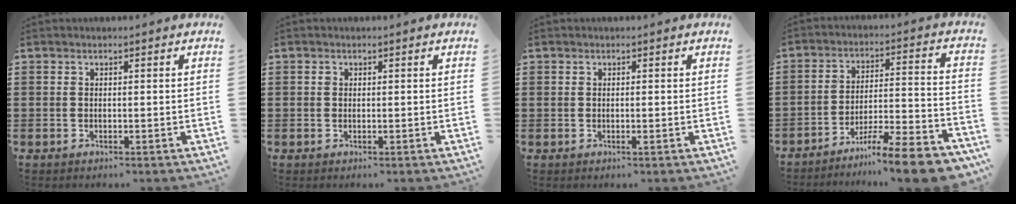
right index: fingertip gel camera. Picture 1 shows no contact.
{"total": 0.6, "force": [0.2, 0.5, 0.2], "torque": [-0.005, 0.002, 0.003]}
{"total": 0.6, "force": [-0.1, 0.0, 0.5], "torque": [-0.010, -0.005, -0.001]}
{"total": 11.2, "force": [-9.2, 0.7, 6.2], "torque": [-0.082, 0.024, -0.174]}